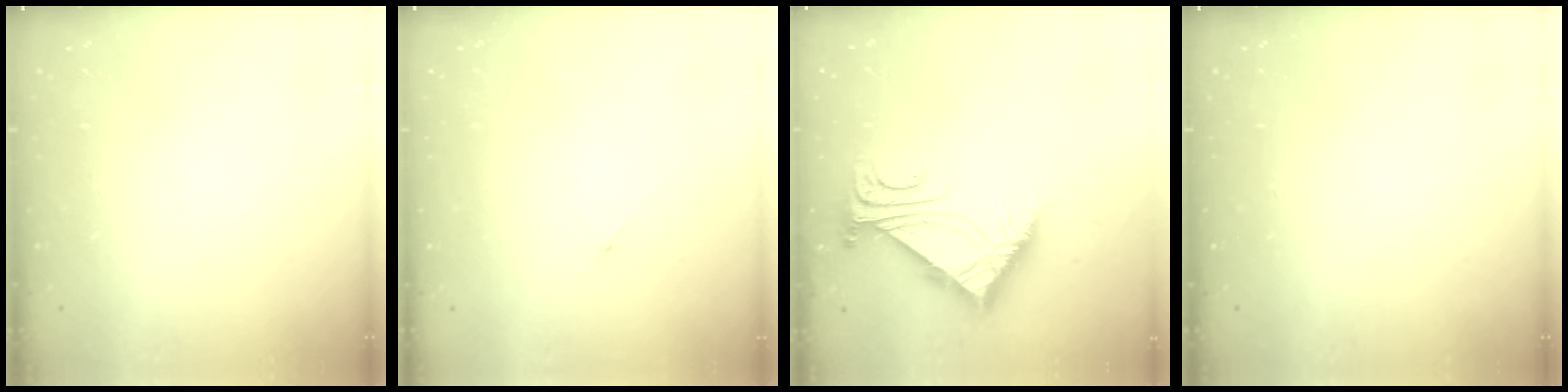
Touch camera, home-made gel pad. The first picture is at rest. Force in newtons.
{"total": 1.8, "press": 1.7, "slide": 0.6}
{"total": 8.0, "press": 7.9, "slide": 1.2}
{"total": 0.0}